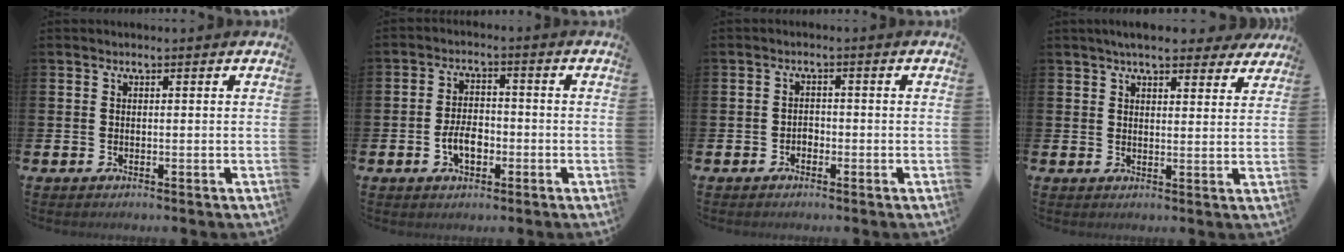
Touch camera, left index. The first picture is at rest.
{"total": 4.3, "force": [-1.4, 2.6, 3.2], "torque": [-0.048, 0.005, -0.027]}
{"total": 1.4, "force": [-0.9, 1.0, 0.2], "torque": [-0.007, 0.002, -0.020]}
{"total": 5.9, "force": [5.2, 1.4, 2.3], "torque": [-0.038, -0.018, 0.089]}